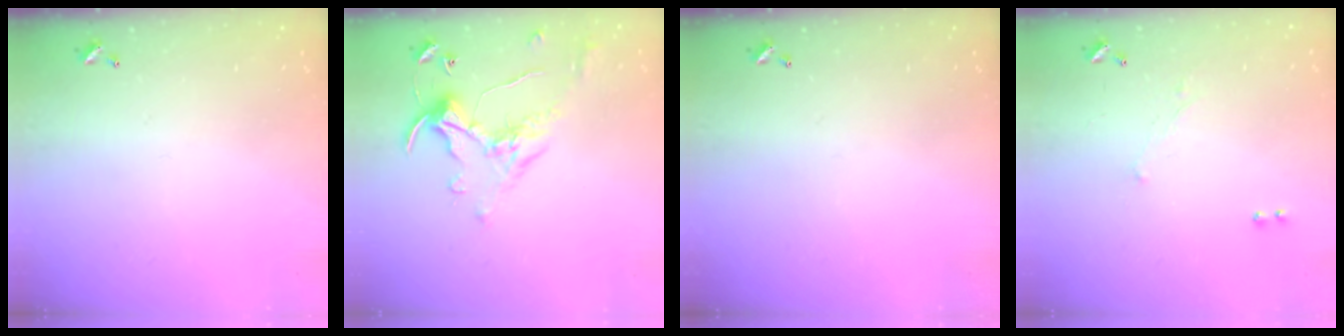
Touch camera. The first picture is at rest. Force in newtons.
{"total": 1.1, "press": 0.6, "slide": 0.9}
{"total": 0.0}
{"total": 1.2, "press": 0.8, "slide": 0.9}